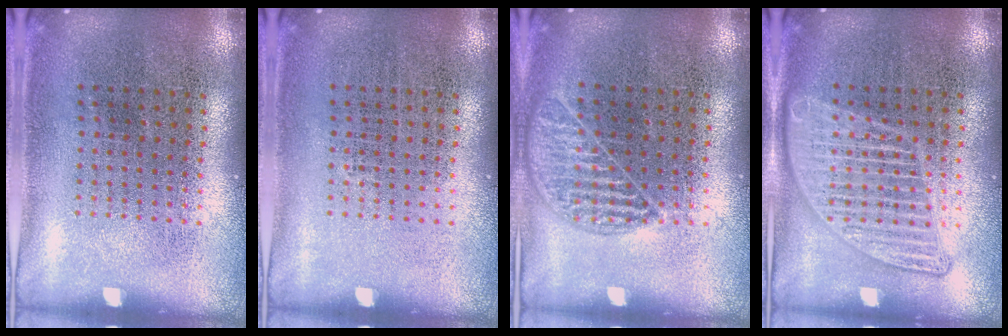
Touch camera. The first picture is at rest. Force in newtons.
{"total": 0.0}
{"total": 1.1, "press": 1.0, "slide": 0.4}
{"total": 2.8, "press": 2.7, "slide": 0.3}